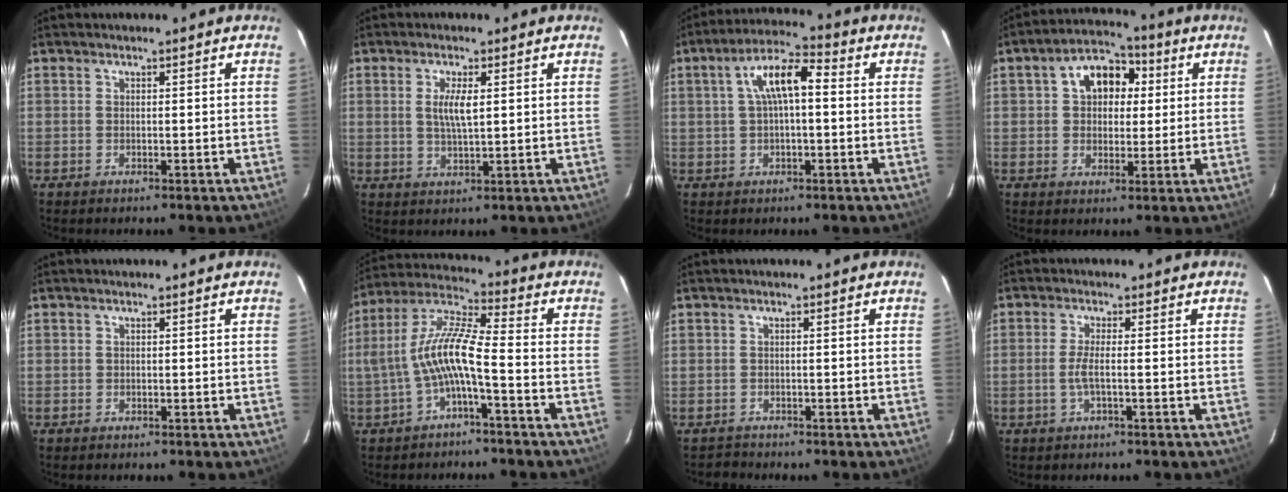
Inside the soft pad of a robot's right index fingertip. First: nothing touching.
{"total": 4.4, "force": [1.0, 1.2, 4.1], "torque": [-0.080, -0.002, 0.020]}
{"total": 8.7, "force": [1.2, 3.1, 8.0], "torque": [-0.150, 0.025, 0.018]}
{"total": 9.5, "force": [2.4, 6.8, 6.1], "torque": [-0.103, 0.036, 0.039]}
{"total": 0.0}
{"total": 10.0, "force": [-2.7, 1.4, 9.6], "torque": [-0.208, 0.017, -0.050]}
{"total": 1.6, "force": [-1.2, 0.8, -0.5], "torque": [0.006, 0.009, -0.021]}
{"total": 3.0, "force": [-0.8, -0.2, 2.9], "torque": [-0.059, -0.002, -0.018]}